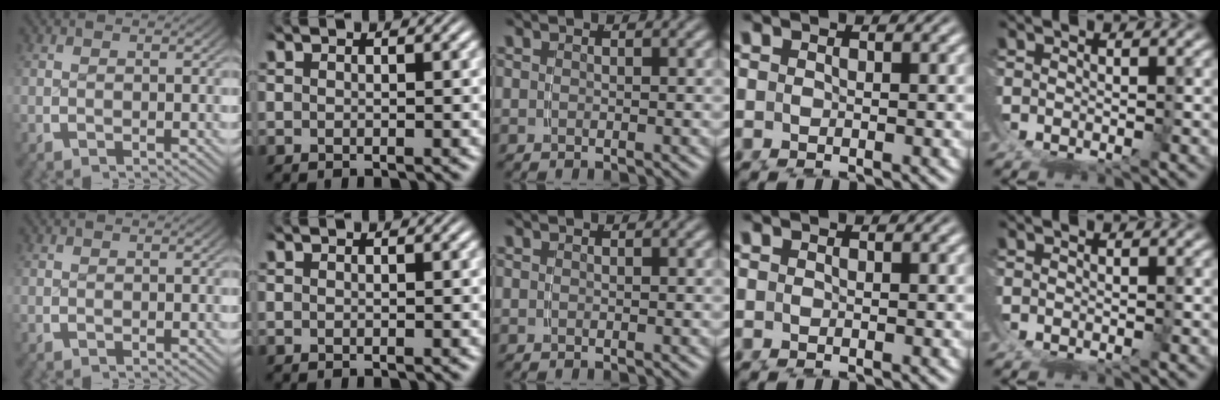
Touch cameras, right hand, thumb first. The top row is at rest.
{}